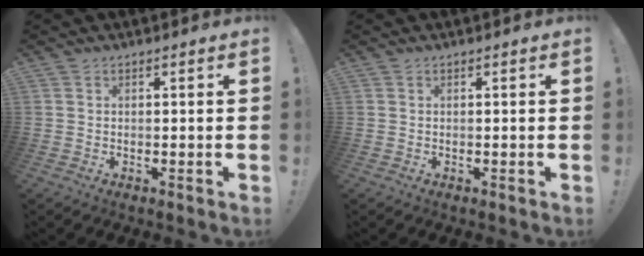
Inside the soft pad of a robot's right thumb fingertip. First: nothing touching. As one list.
[{"total": 0.0}]